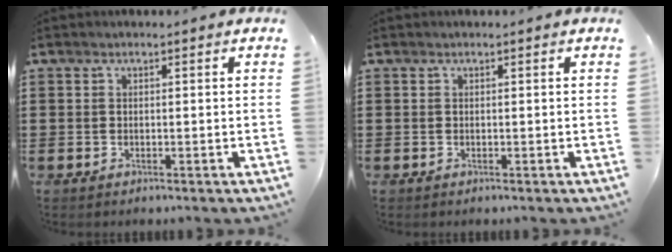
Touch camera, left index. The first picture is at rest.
{"total": 0.0}